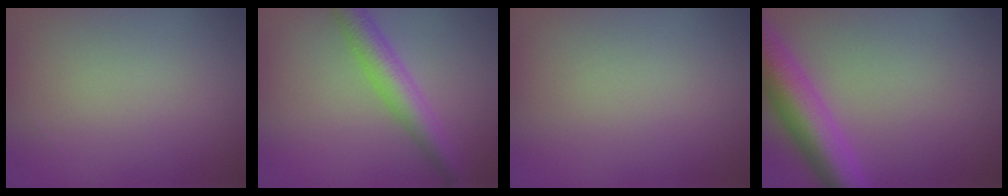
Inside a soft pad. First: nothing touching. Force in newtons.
{"total": 3.9, "press": 3.9, "slide": 0.2}
{"total": 0.0}
{"total": 6.5, "press": 6.5, "slide": 0.1}